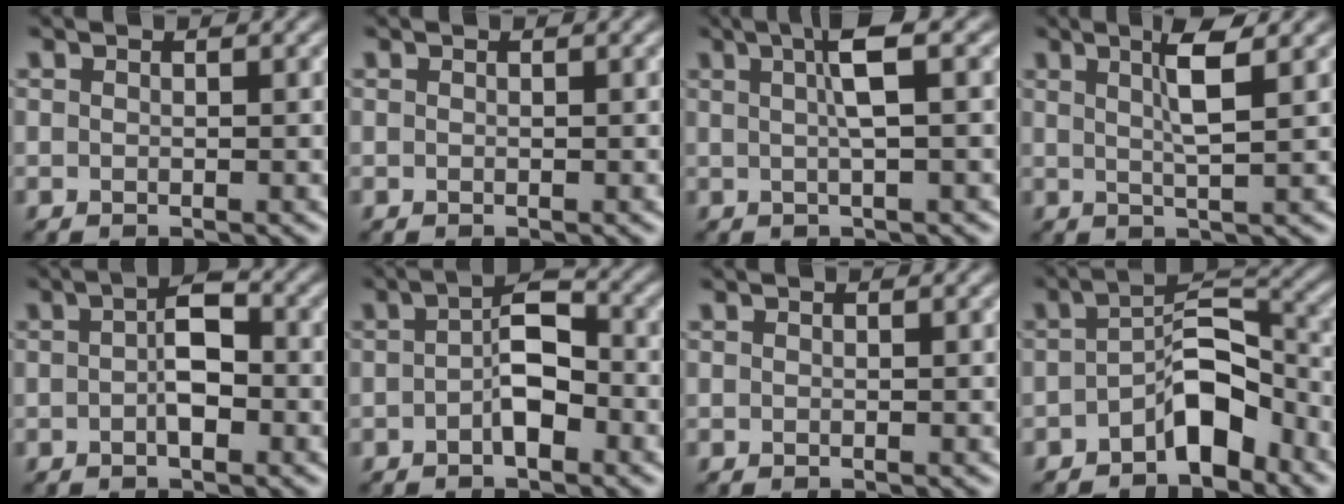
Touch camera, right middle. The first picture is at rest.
{"total": 0.0}
{"total": 3.5, "force": [0.9, 0.5, 3.3], "torque": [-0.059, 0.008, 0.015]}
{"total": 3.6, "force": [1.4, 0.6, 3.2], "torque": [-0.051, 0.004, 0.025]}
{"total": 3.3, "force": [-0.5, 1.4, 3.0], "torque": [-0.051, 0.007, -0.014]}
{"total": 3.8, "force": [-1.1, 1.6, 3.3], "torque": [-0.055, 0.010, -0.025]}
{"total": 0.0}
{"total": 5.3, "force": [-2.8, 2.4, 3.9], "torque": [-0.055, 0.020, -0.050]}